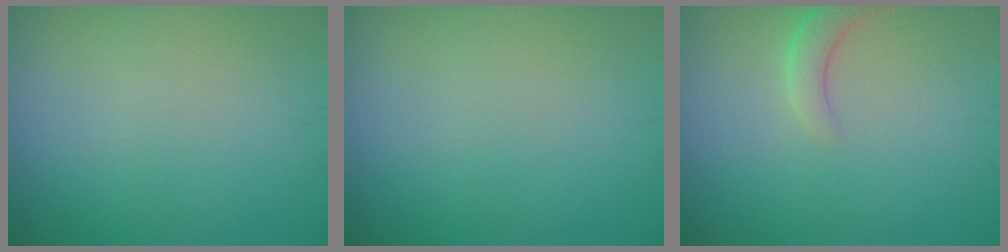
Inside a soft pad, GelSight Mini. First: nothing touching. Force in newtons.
{"total": 0.0}
{"total": 2.1, "press": 2.1, "slide": 0.3}